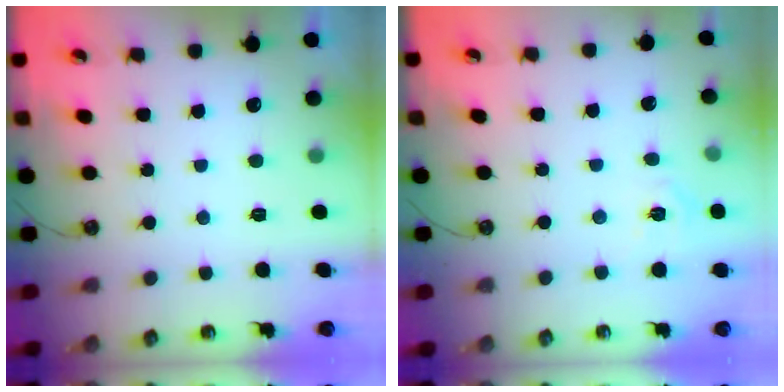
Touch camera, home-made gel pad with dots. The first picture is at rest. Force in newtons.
{"total": 4.6, "press": 4.6, "slide": 0.7}